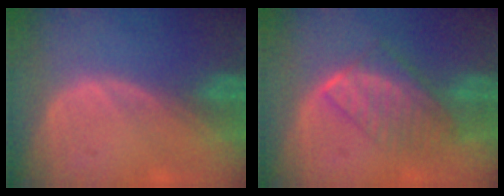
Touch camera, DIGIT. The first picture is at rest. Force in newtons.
{"total": 6.8, "press": 6.3, "slide": 2.4}